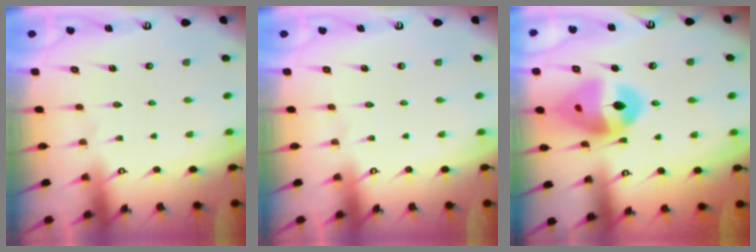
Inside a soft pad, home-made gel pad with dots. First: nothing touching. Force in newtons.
{"total": 0.0}
{"total": 15.9, "press": 15.8, "slide": 2.1}